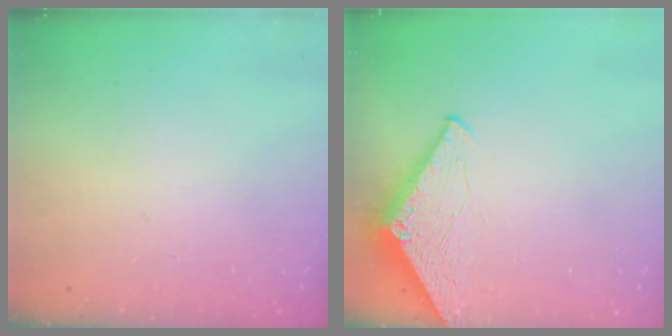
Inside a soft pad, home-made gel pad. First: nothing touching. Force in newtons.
{"total": 2.9, "press": 2.9, "slide": 0.2}